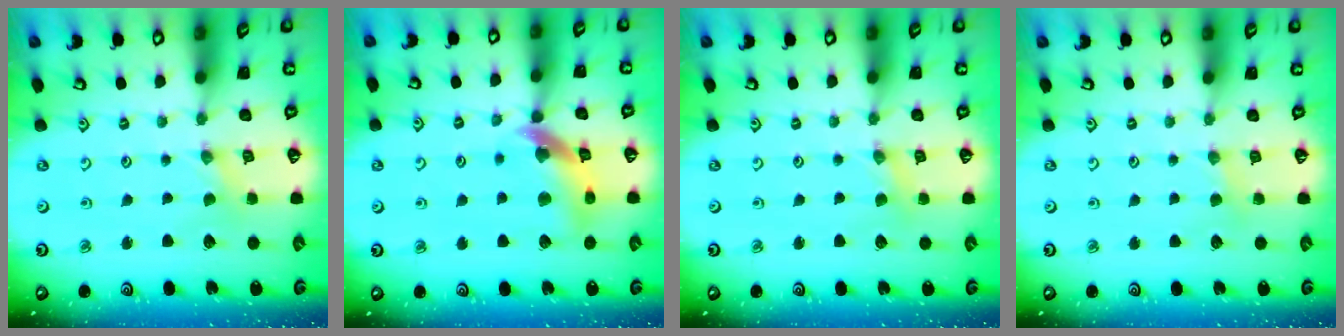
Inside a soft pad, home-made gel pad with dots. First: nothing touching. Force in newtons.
{"total": 11.7, "press": 11.7, "slide": 1.4}
{"total": 1.3, "press": 1.2, "slide": 0.2}
{"total": 2.5, "press": 2.5, "slide": 0.4}